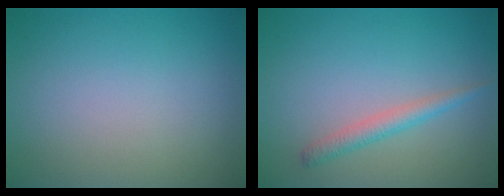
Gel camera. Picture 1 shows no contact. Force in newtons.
{"total": 1.9, "press": 1.9, "slide": 0.0}